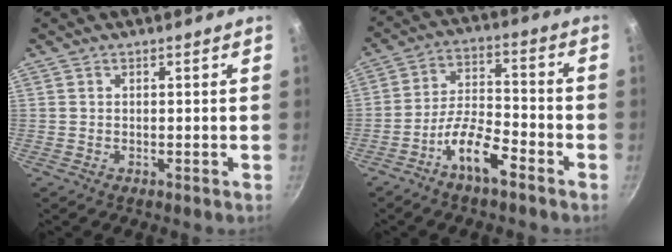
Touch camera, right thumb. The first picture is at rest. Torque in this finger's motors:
{"motor_torque": [2.53, 2.48, 1.01, -0.81, 0.30]}